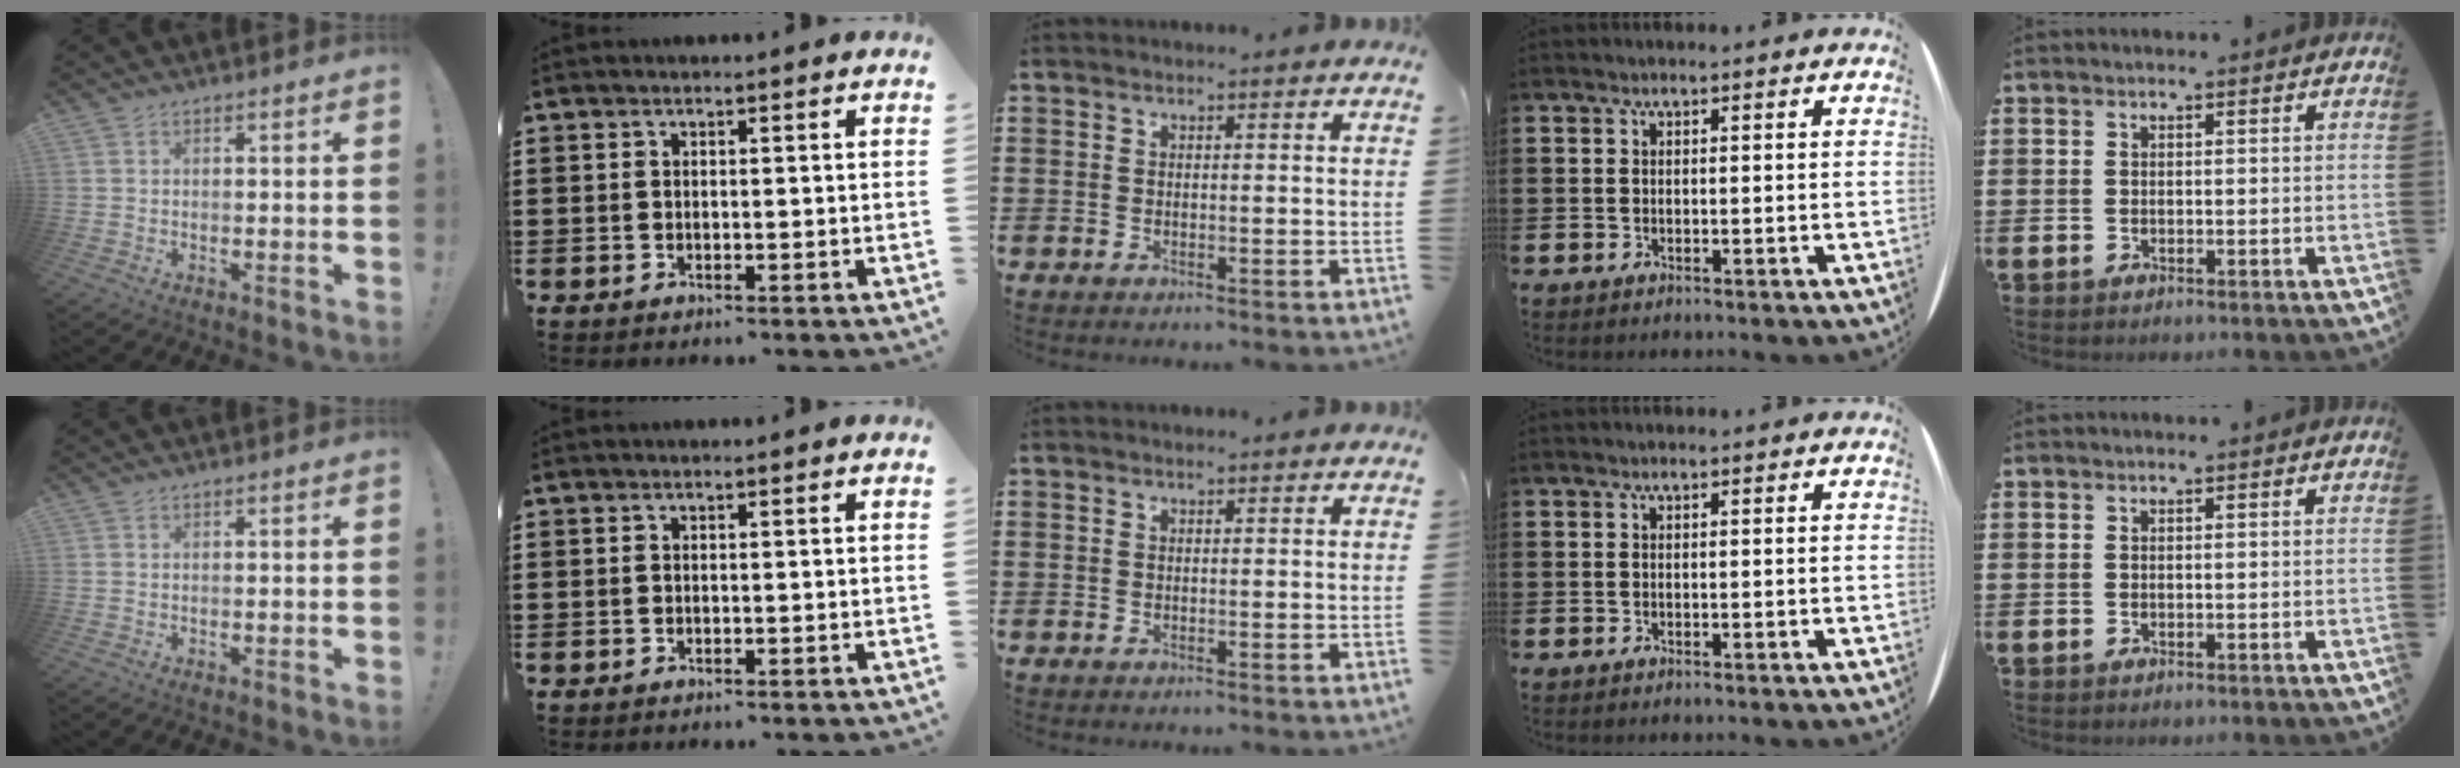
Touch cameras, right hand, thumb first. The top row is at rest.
{}